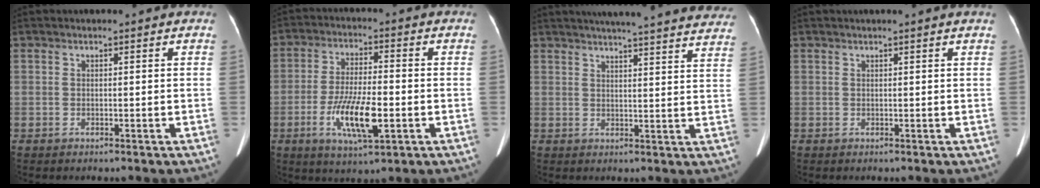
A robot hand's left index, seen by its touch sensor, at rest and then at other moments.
{"total": 9.9, "force": [-3.1, 2.2, 9.1], "torque": [-0.180, -0.011, -0.053]}
{"total": 27.2, "force": [25.0, 2.3, 10.6], "torque": [-0.157, -0.043, 0.290]}
{"total": 0.7, "force": [0.5, -0.3, 0.4], "torque": [-0.011, -0.002, 0.017]}